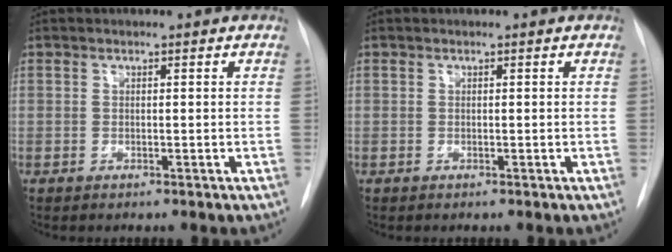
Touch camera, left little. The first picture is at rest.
{"total": 0.0}